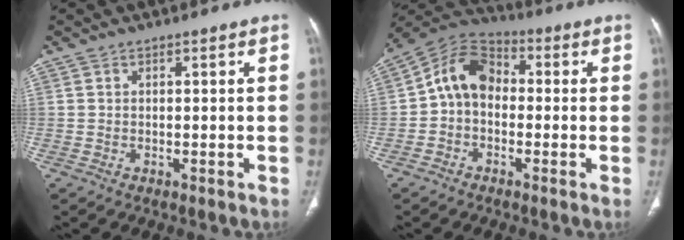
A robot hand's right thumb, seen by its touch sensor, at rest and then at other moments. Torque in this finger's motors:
{"motor_torque": [-0.14, 0.64, 0.44, 0.20, 0.09]}